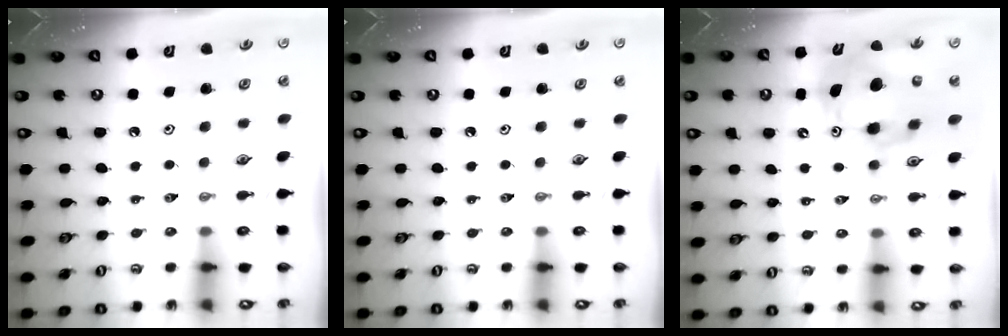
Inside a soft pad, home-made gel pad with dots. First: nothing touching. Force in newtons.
{"total": 0.0}
{"total": 14.1, "press": 14.0, "slide": 1.8}